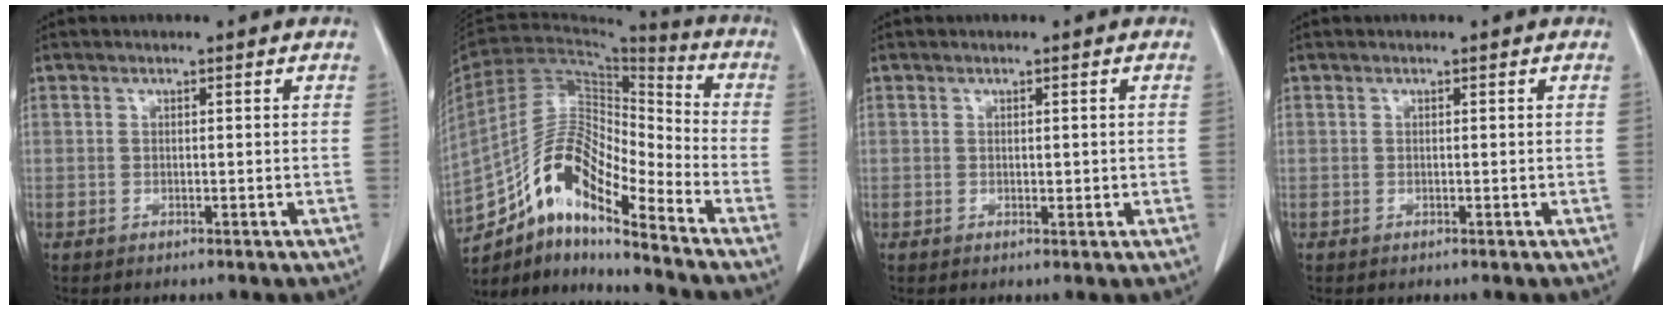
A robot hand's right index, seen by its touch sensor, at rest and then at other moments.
{"total": 14.6, "force": [-10.2, 3.5, 9.9], "torque": [-0.188, 0.032, -0.178]}
{"total": 1.0, "force": [0.2, 0.6, 0.7], "torque": [-0.006, 0.000, 0.008]}
{"total": 0.0}